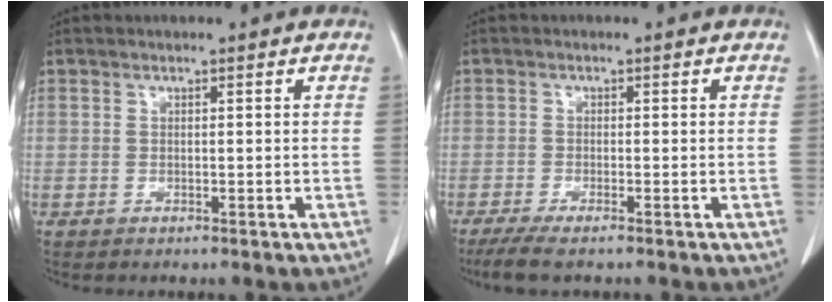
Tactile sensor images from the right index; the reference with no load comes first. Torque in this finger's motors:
{"motor_torque": [0.33, -0.29, 0.14, 0.03]}